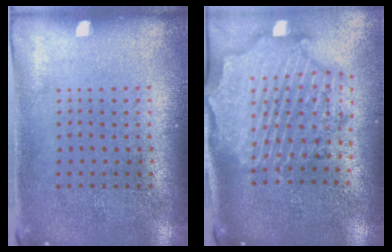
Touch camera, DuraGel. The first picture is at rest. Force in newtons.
{"total": 3.2, "press": 2.8, "slide": 1.6}